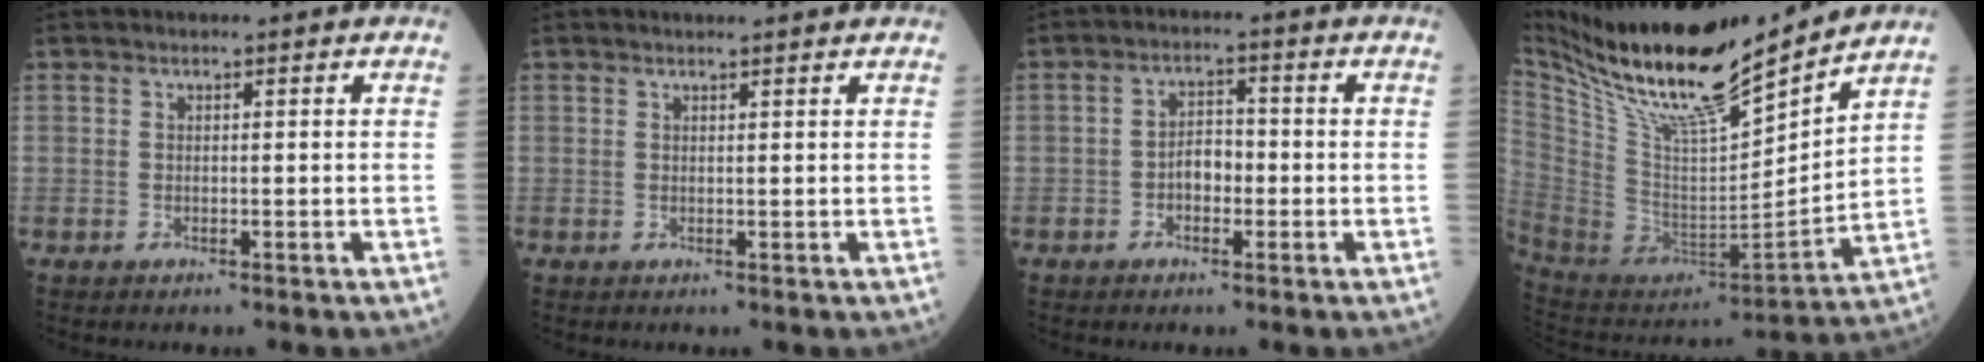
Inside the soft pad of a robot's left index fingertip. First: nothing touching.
{"total": 3.0, "force": [2.8, 0.0, 1.0], "torque": [-0.015, 0.011, 0.031]}
{"total": 3.5, "force": [-1.1, 2.0, 2.6], "torque": [-0.046, 0.013, -0.023]}
{"total": 21.5, "force": [17.8, 1.8, 11.8], "torque": [-0.214, -0.013, 0.329]}